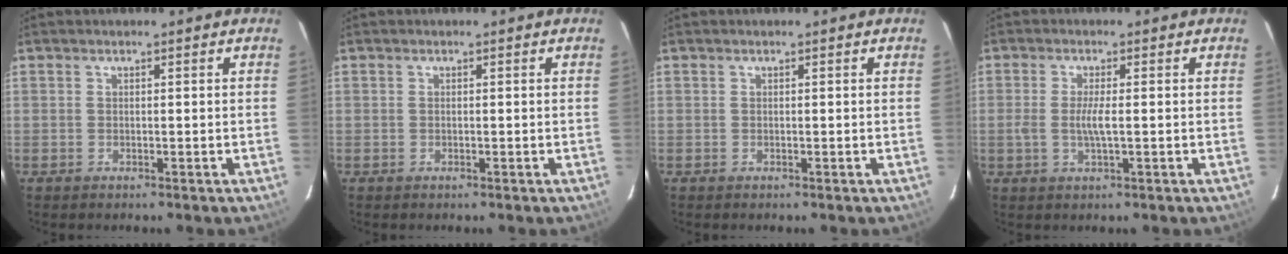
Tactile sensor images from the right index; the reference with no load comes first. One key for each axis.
{"total": 0.0}
{"total": 0.0}
{"total": 3.4, "fx": -0.4, "fy": 0.4, "fz": 3.4, "tx": -0.068, "ty": -0.003, "tz": -0.008}